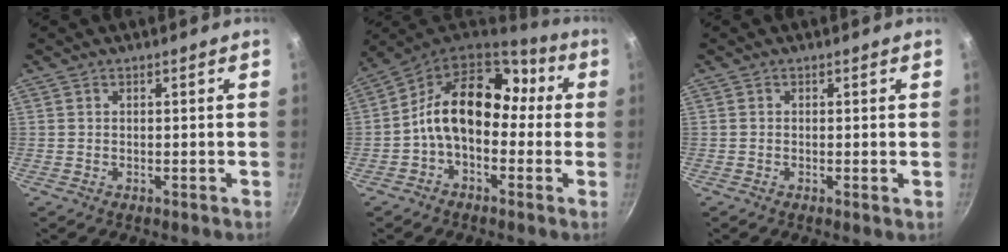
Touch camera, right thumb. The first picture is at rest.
{"total": 15.9, "force": [0.2, 11.0, 11.5], "torque": [-0.147, 0.048, -0.021]}
{"total": 0.5, "force": [-0.1, 0.1, 0.5], "torque": [-0.008, -0.003, -0.004]}